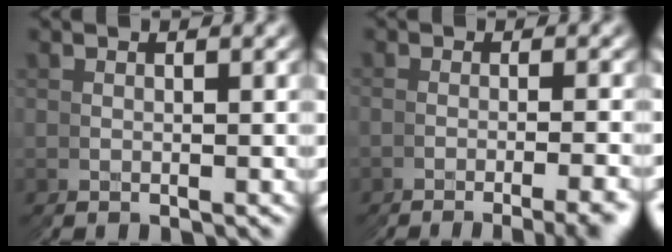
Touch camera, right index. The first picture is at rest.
{"total": 2.9, "force": [-2.1, -2.0, 0.5], "torque": [-0.002, 0.017, -0.042]}